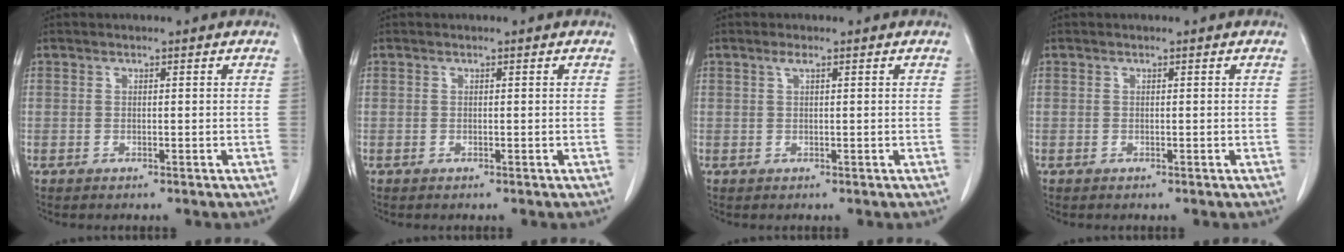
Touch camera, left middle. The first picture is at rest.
{"total": 0.0}
{"total": 1.0, "force": [0.6, 0.0, 0.8], "torque": [-0.020, 0.003, 0.012]}
{"total": 0.0}